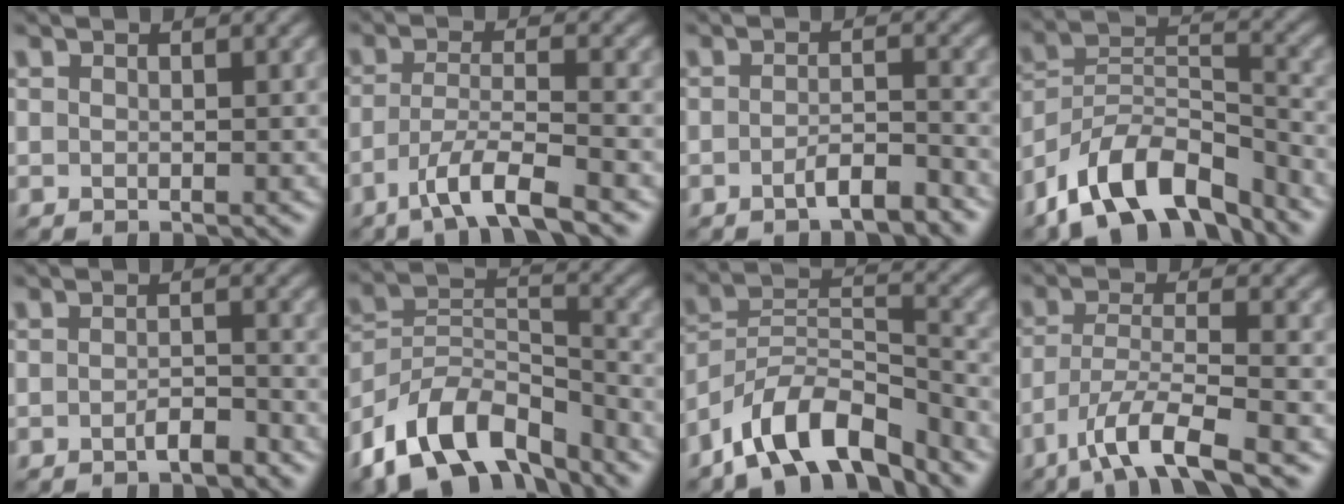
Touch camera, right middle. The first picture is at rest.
{"total": 5.1, "force": [-3.2, 0.8, 3.8], "torque": [-0.071, 0.003, -0.062]}
{"total": 2.5, "force": [-1.6, 0.6, 1.9], "torque": [-0.033, 0.009, -0.028]}
{"total": 9.7, "force": [-6.9, 4.3, 5.3], "torque": [-0.089, 0.004, -0.140]}
{"total": 1.6, "force": [-1.0, 0.6, 1.2], "torque": [-0.025, 0.006, -0.016]}
{"total": 10.3, "force": [-7.0, 5.2, 5.6], "torque": [-0.099, 0.006, -0.142]}
{"total": 8.5, "force": [-6.2, 3.4, 4.8], "torque": [-0.077, 0.004, -0.124]}
{"total": 6.2, "force": [-3.9, 1.3, 4.5], "torque": [-0.086, 0.001, -0.078]}